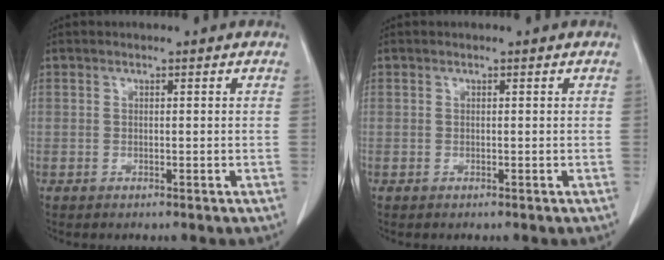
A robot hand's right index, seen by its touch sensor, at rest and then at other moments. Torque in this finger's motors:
{"motor_torque": [0.00, 0.00, 0.00, 0.00]}